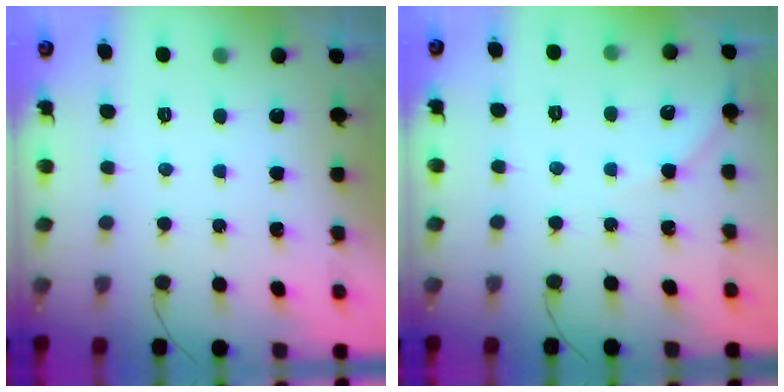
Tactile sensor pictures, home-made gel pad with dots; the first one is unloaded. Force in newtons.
{"total": 2.9, "press": 2.9, "slide": 0.4}